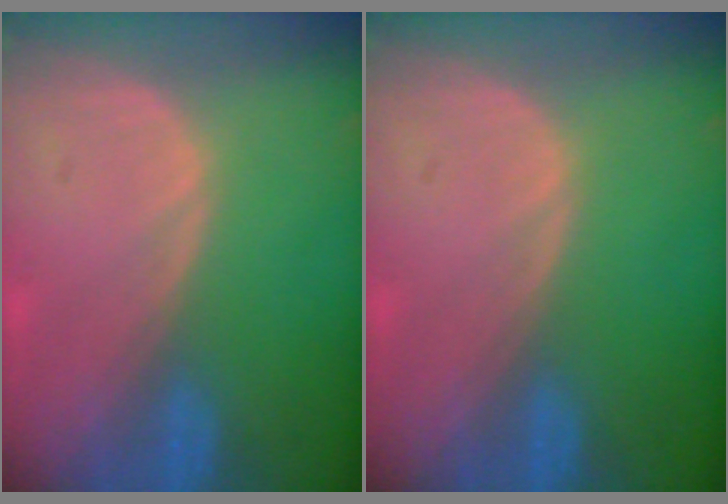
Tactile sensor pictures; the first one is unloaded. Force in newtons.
{"total": 0.0}